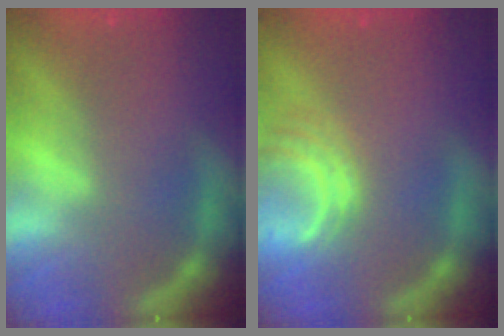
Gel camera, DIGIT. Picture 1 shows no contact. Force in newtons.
{"total": 4.0}